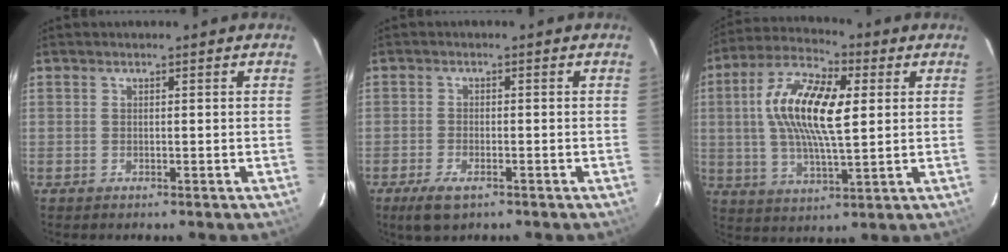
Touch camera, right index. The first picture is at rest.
{"total": 4.7, "force": [-3.0, 1.9, 3.1], "torque": [-0.076, -0.012, -0.054]}
{"total": 15.1, "force": [2.7, 5.6, 13.8], "torque": [-0.267, 0.017, 0.042]}